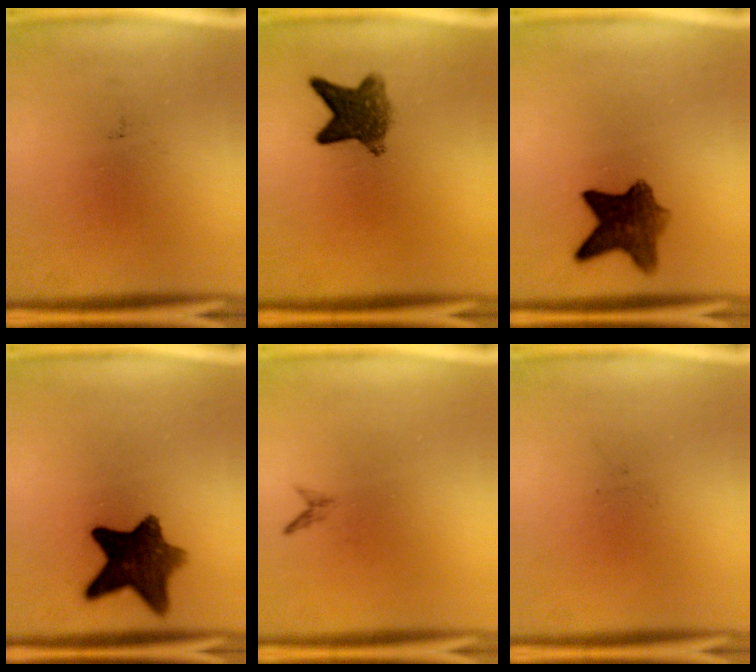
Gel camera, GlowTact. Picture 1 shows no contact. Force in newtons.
{"total": 7.0}
{"total": 7.7}
{"total": 10.4}
{"total": 0.7}
{"total": 0.0}